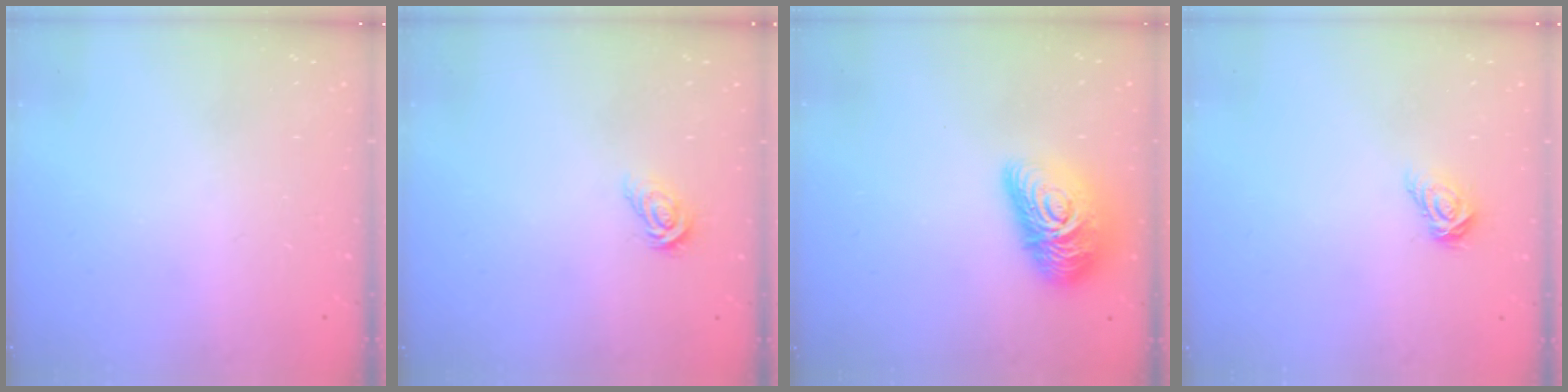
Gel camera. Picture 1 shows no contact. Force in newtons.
{"total": 5.8, "press": 5.8, "slide": 0.1}
{"total": 16.1, "press": 16.0, "slide": 1.0}
{"total": 5.7, "press": 5.6, "slide": 0.5}